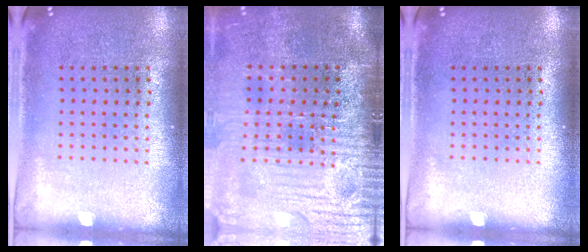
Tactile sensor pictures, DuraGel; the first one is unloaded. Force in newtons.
{"total": 4.7, "press": 4.1, "slide": 2.5}
{"total": 0.0}